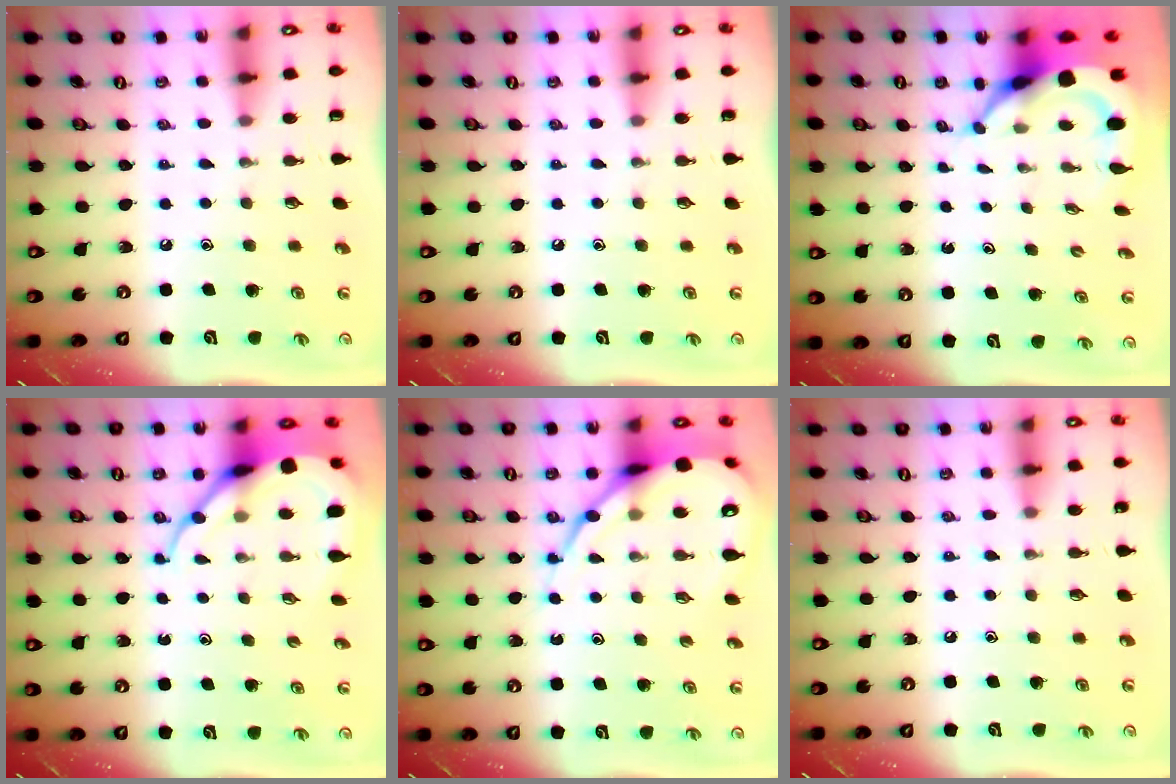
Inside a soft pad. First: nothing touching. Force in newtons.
{"total": 0.0}
{"total": 5.9, "press": 5.8, "slide": 0.7}
{"total": 9.8, "press": 9.8, "slide": 1.1}
{"total": 12.4, "press": 12.3, "slide": 1.4}
{"total": 4.8, "press": 4.8, "slide": 0.6}